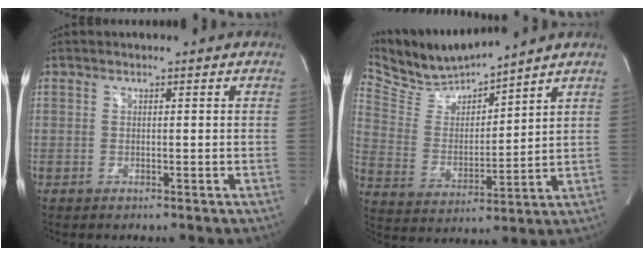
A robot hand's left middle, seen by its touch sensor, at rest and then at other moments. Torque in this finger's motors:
{"motor_torque": [-0.36, -0.48, -0.20, -0.04]}